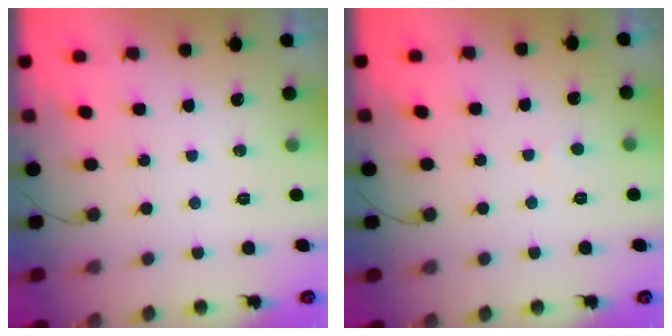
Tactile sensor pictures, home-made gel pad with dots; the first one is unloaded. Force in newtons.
{"total": 1.8, "press": 1.8, "slide": 0.2}